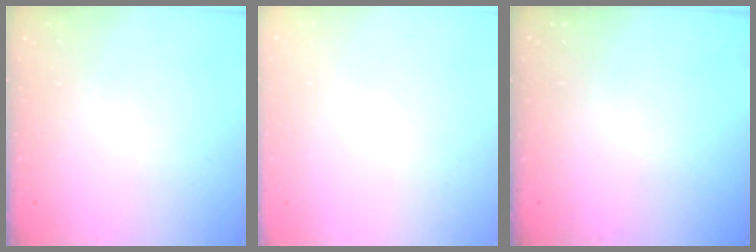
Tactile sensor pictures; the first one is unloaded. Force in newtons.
{"total": 0.0}
{"total": 0.0}